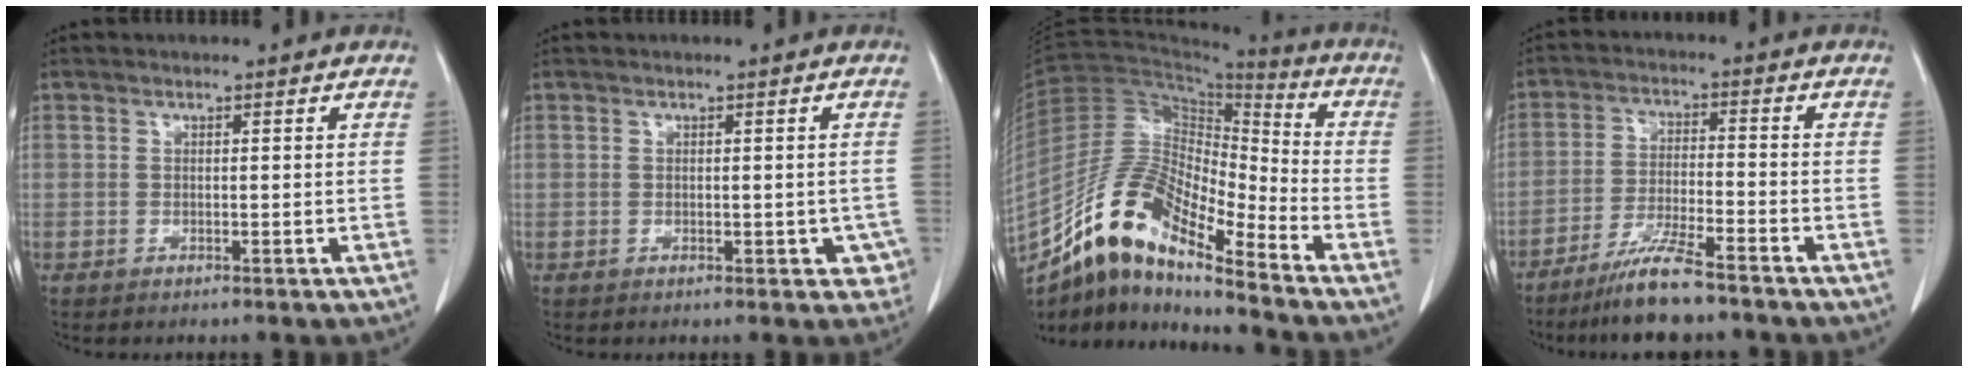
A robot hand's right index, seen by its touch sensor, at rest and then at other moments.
{"total": 3.5, "force": [-0.7, 2.2, 2.7], "torque": [-0.006, 0.007, -0.003]}
{"total": 14.2, "force": [-11.3, 2.9, 8.1], "torque": [-0.158, 0.030, -0.206]}
{"total": 8.2, "force": [-6.5, 0.3, 4.9], "torque": [-0.096, -0.025, -0.121]}